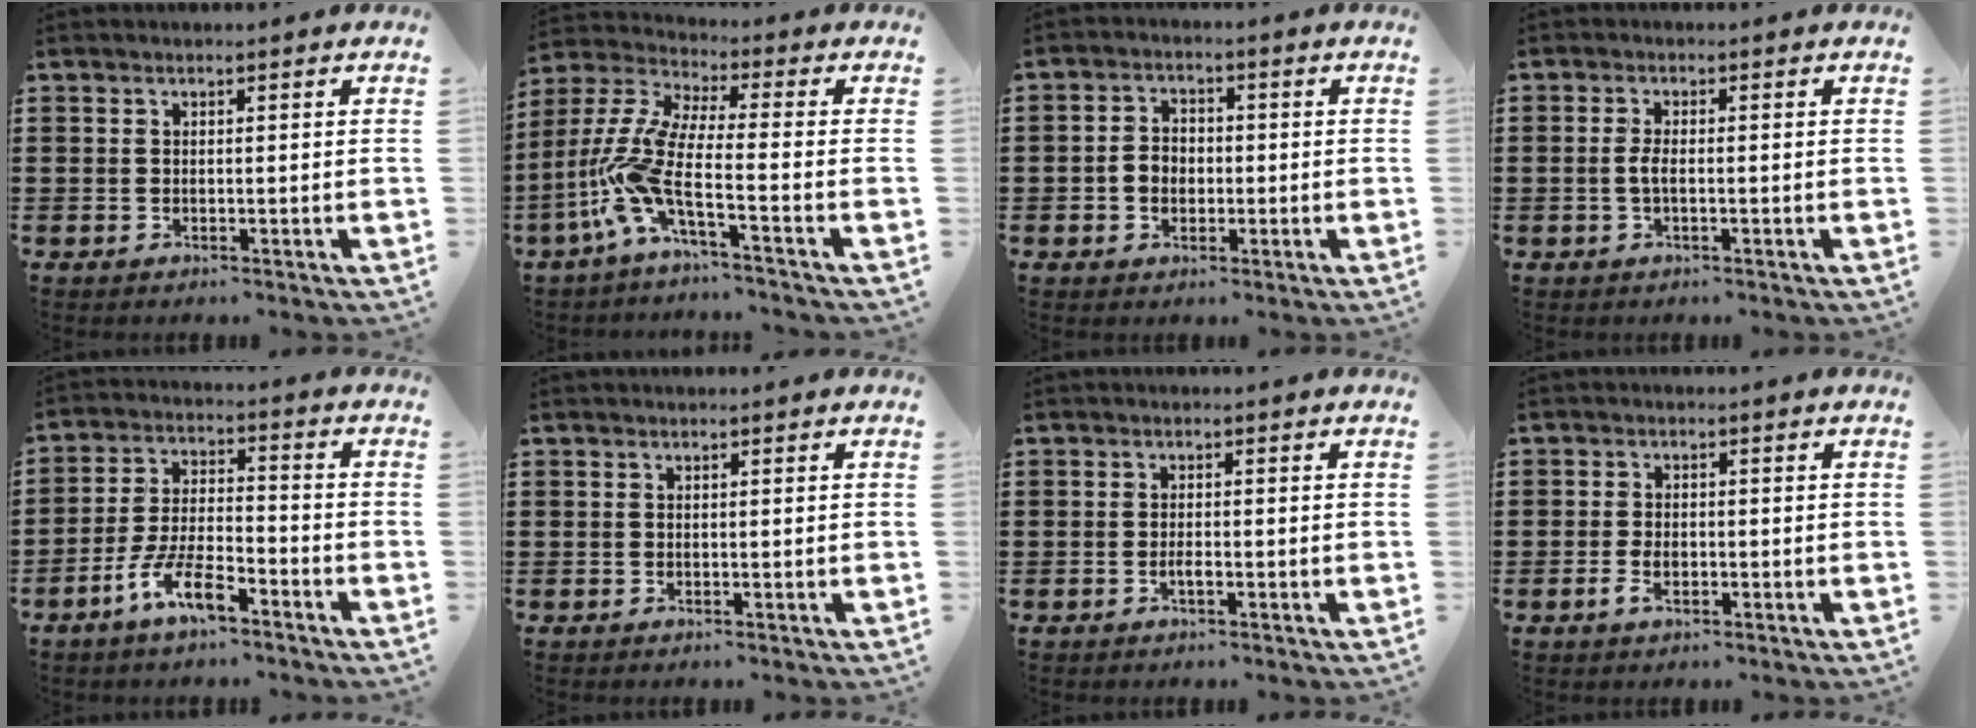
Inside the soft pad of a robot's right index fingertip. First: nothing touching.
{"total": 8.9, "force": [-4.1, 2.1, 7.6], "torque": [-0.207, -0.024, -0.092]}
{"total": 3.1, "force": [-0.5, 2.6, 1.5], "torque": [-0.035, 0.009, -0.014]}
{"total": 2.3, "force": [-0.5, 0.5, 2.2], "torque": [-0.056, -0.008, -0.013]}
{"total": 8.1, "force": [-5.2, 2.3, 5.7], "torque": [-0.132, -0.001, -0.102]}
{"total": 0.0}
{"total": 1.4, "force": [-0.7, 0.4, 1.2], "torque": [-0.023, -0.003, -0.011]}
{"total": 2.5, "force": [-0.9, 1.2, 2.0], "torque": [-0.047, -0.005, -0.017]}